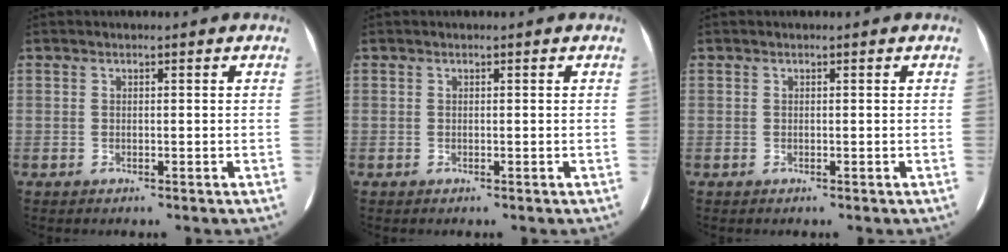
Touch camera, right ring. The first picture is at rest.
{"total": 0.0}
{"total": 0.0}